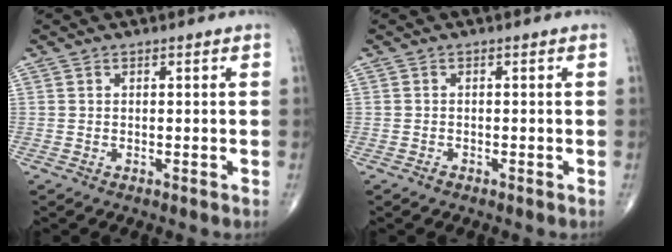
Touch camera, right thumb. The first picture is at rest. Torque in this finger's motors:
{"motor_torque": [-0.08, 0.20, -0.14, -0.03, 0.01]}